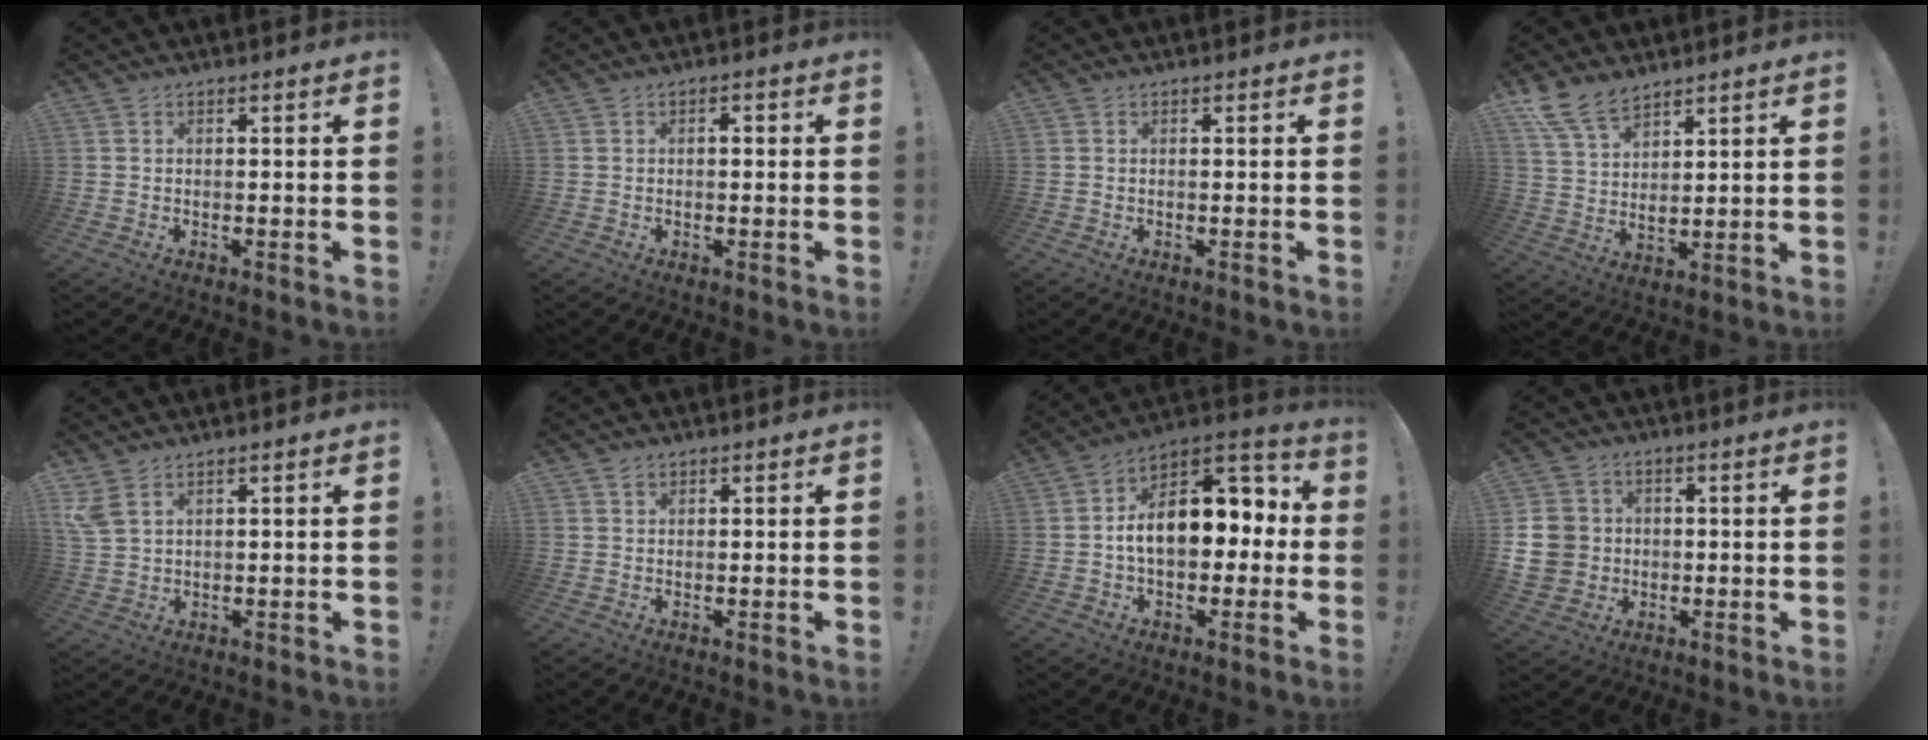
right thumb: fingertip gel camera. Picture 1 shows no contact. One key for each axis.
{"total": 1.2, "fx": -0.2, "fy": 0.8, "fz": 0.9, "tx": -0.018, "ty": 0.007, "tz": -0.006}
{"total": 0.0}
{"total": 10.5, "fx": 8.3, "fy": 4.9, "fz": 4.1, "tx": -0.091, "ty": -0.042, "tz": 0.165}
{"total": 5.2, "fx": 3.2, "fy": 2.5, "fz": 3.3, "tx": -0.065, "ty": -0.007, "tz": 0.066}
{"total": 1.2, "fx": 0.9, "fy": 0.6, "fz": 0.3, "tx": -0.001, "ty": -0.002, "tz": 0.017}
{"total": 15.5, "fx": 0.2, "fy": 10.2, "fz": 11.8, "tx": -0.172, "ty": 0.014, "tz": 0.009}
{"total": 11.3, "fx": 0.0, "fy": 10.4, "fz": 4.2, "tx": -0.083, "ty": 0.016, "tz": 0.010}